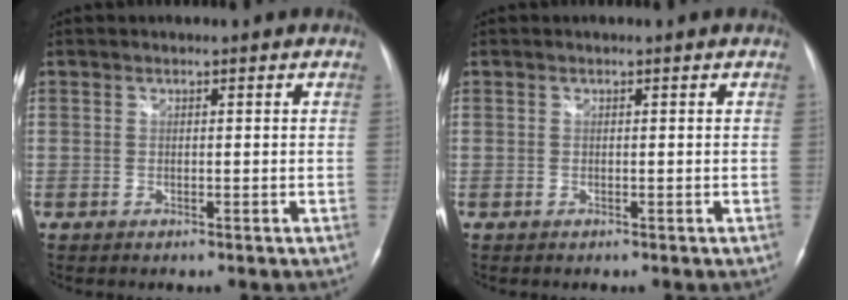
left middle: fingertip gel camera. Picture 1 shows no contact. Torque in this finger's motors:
{"motor_torque": [-0.02, -0.01, 0.00, 0.00]}